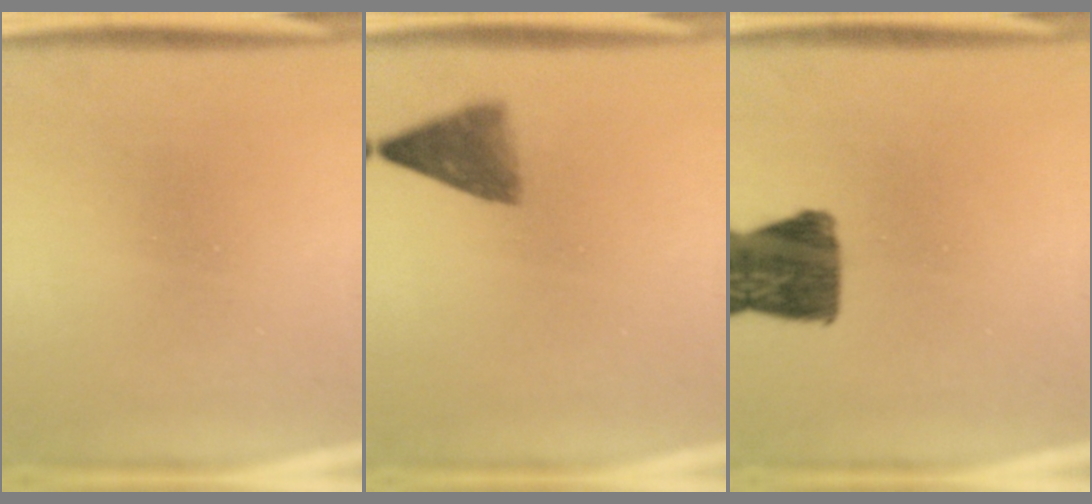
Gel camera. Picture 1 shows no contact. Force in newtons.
{"total": 4.7}
{"total": 11.2}